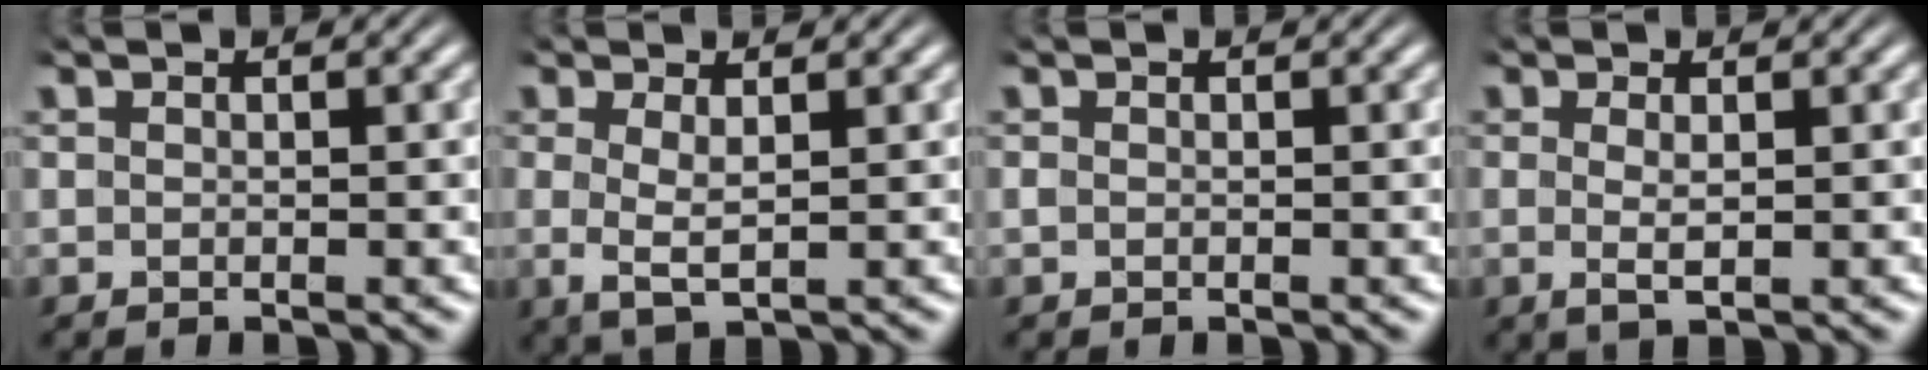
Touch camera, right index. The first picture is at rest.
{"total": 3.3, "force": [-0.1, 1.7, 2.8], "torque": [-0.067, -0.016, 0.008]}
{"total": 0.6, "force": [-0.4, 0.3, 0.2], "torque": [-0.010, -0.003, -0.005]}
{"total": 2.0, "force": [-0.2, 0.6, 1.9], "torque": [-0.045, -0.012, 0.003]}